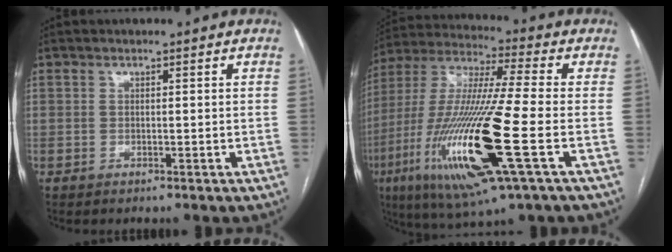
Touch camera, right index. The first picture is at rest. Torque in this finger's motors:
{"motor_torque": [2.14, 0.00, 1.05, 0.21]}